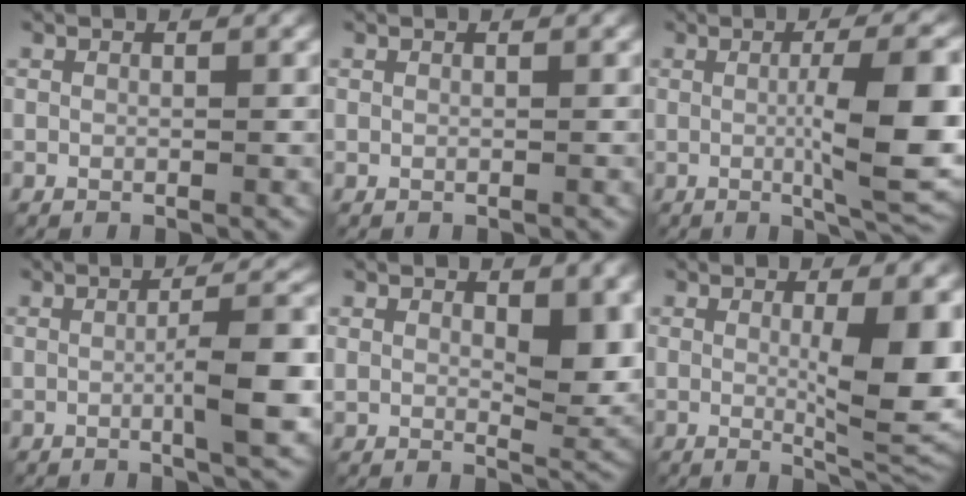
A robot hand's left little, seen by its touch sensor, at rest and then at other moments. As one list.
[{"total": 0.0}, {"total": 9.6, "force": [-0.4, 2.2, 9.4], "torque": [-0.127, -0.001, -0.005]}, {"total": 6.6, "force": [-0.7, 1.4, 6.4], "torque": [-0.092, 0.005, -0.013]}, {"total": 6.5, "force": [2.0, 3.1, 5.4], "torque": [-0.090, -0.007, 0.037]}, {"total": 7.9, "force": [0.3, 2.0, 7.6], "torque": [-0.108, -0.011, 0.011]}]